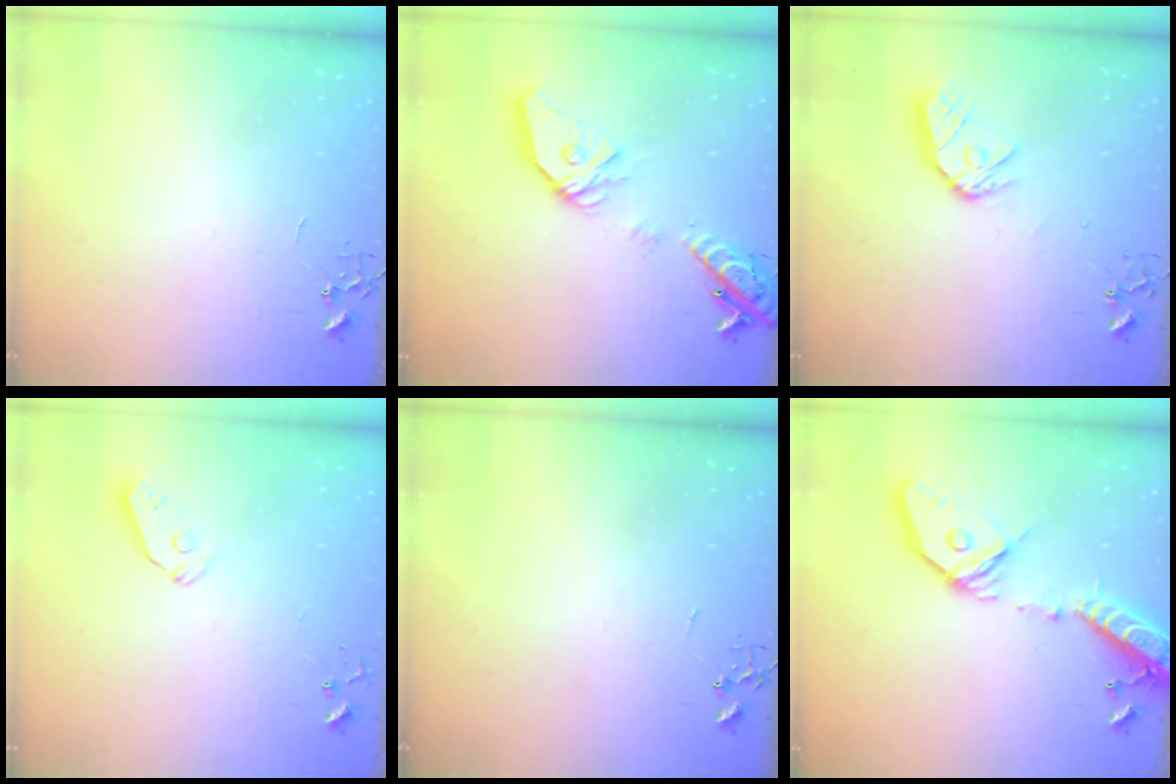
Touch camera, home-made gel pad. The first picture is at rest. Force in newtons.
{"total": 18.6, "press": 18.3, "slide": 3.1}
{"total": 11.3, "press": 11.2, "slide": 1.3}
{"total": 5.6, "press": 5.6, "slide": 0.7}
{"total": 0.0}
{"total": 21.3, "press": 20.9, "slide": 4.1}